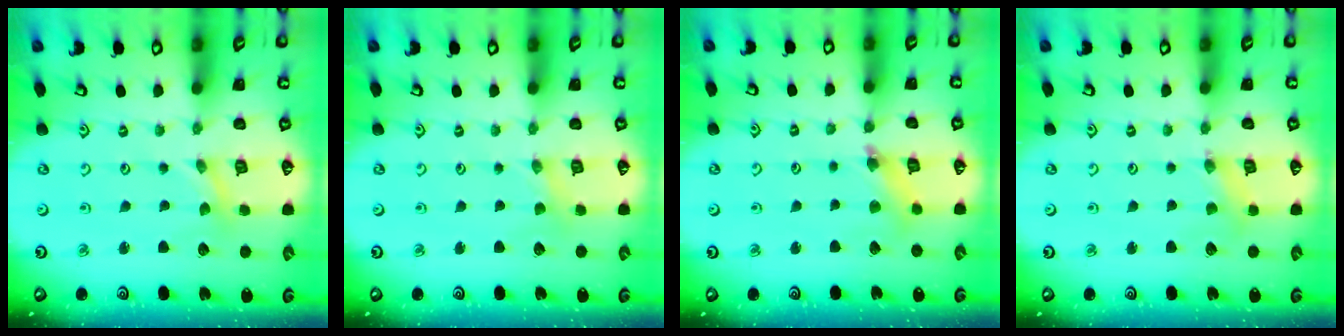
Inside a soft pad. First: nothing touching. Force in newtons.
{"total": 0.8, "press": 0.8, "slide": 0.2}
{"total": 7.2, "press": 7.2, "slide": 0.8}
{"total": 1.7, "press": 1.6, "slide": 0.3}